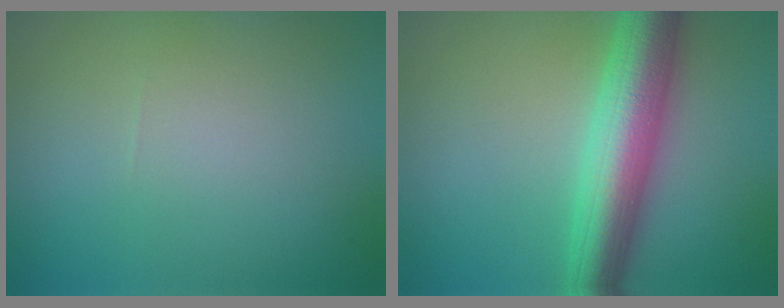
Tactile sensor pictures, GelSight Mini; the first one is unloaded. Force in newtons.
{"total": 7.6, "press": 7.6, "slide": 0.2}